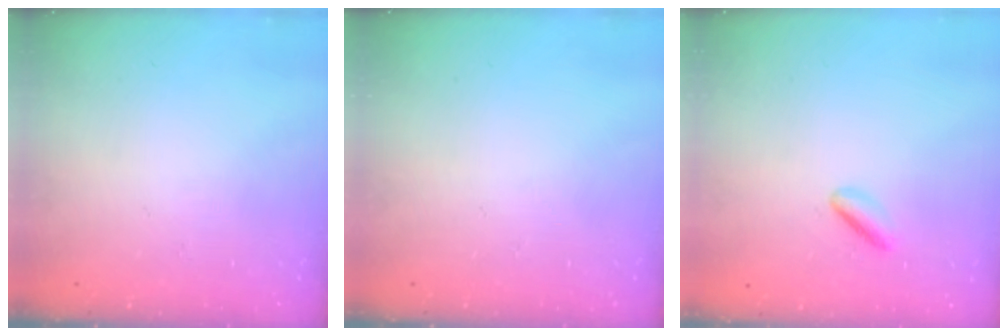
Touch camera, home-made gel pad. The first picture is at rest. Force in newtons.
{"total": 0.0}
{"total": 3.6, "press": 3.4, "slide": 1.3}